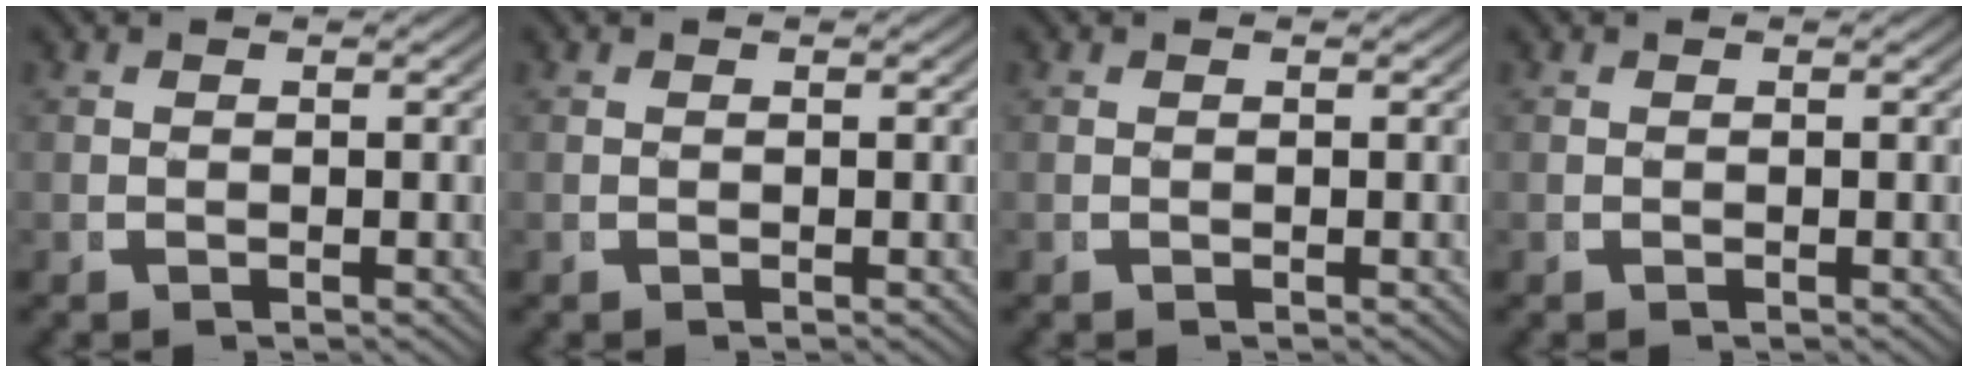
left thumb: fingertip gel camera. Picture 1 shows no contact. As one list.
[{"total": 0.0}, {"total": 0.0}, {"total": 0.0}]